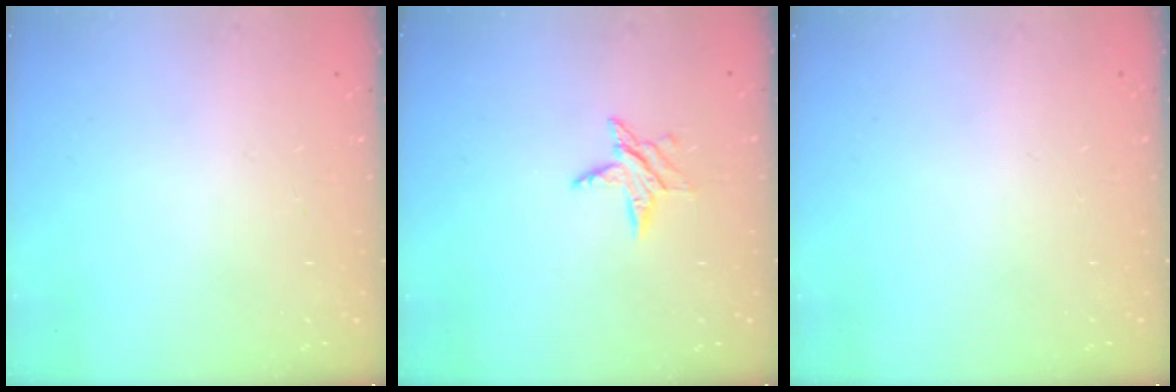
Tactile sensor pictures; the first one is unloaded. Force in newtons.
{"total": 5.7, "press": 5.7, "slide": 0.3}
{"total": 0.0}